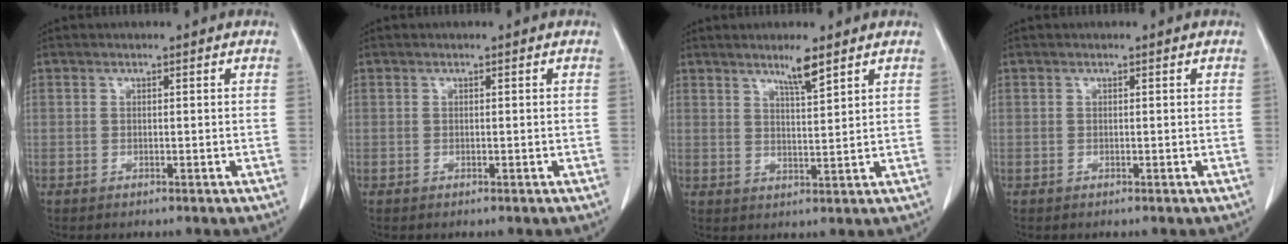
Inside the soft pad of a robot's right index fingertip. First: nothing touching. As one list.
[{"total": 0.0}, {"total": 4.2, "force": [3.1, 0.0, 2.8], "torque": [-0.052, -0.006, 0.056]}, {"total": 0.0}]